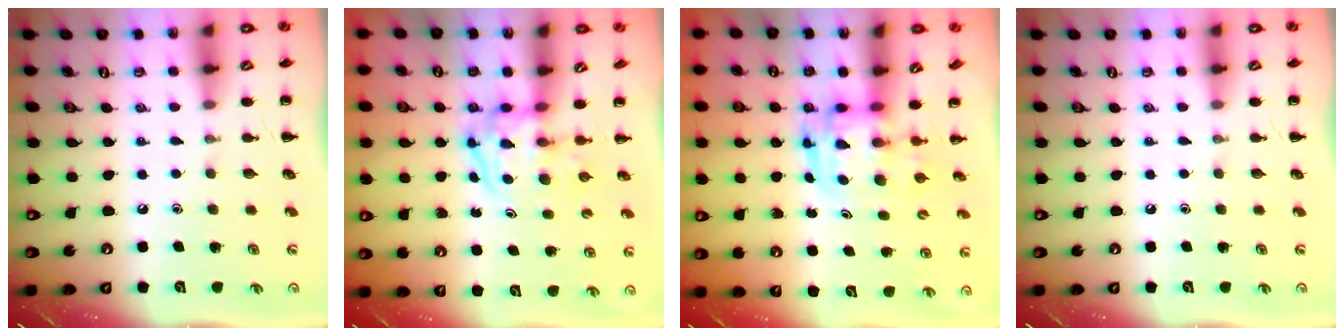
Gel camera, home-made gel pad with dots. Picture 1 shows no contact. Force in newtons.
{"total": 3.8, "press": 3.8, "slide": 0.5}
{"total": 3.3, "press": 3.2, "slide": 0.7}
{"total": 0.0}